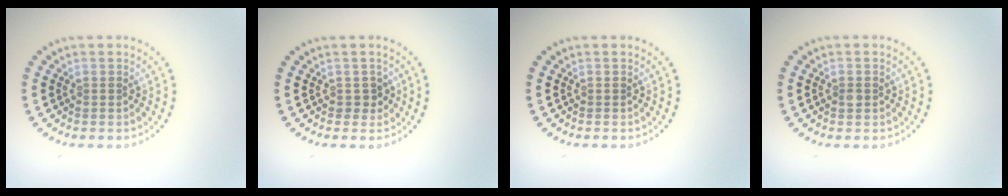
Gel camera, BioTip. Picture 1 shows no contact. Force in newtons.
{"total": 1.1, "press": 1.0, "slide": 0.6}
{"total": 0.0}
{"total": 0.9, "press": 0.9, "slide": 0.1}